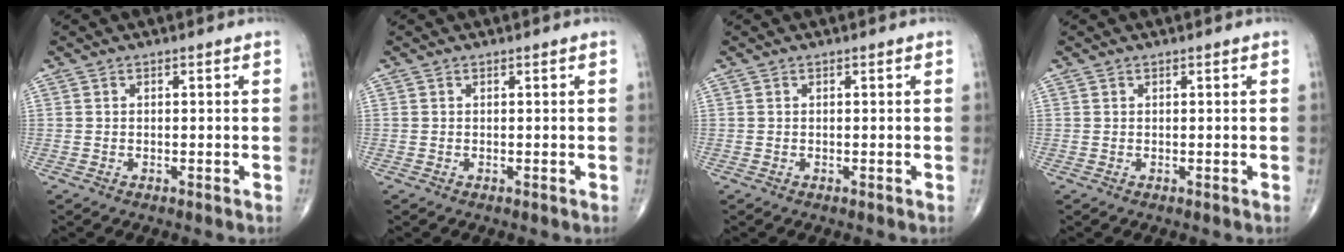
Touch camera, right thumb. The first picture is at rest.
{"total": 0.0}
{"total": 0.0}
{"total": 0.0}